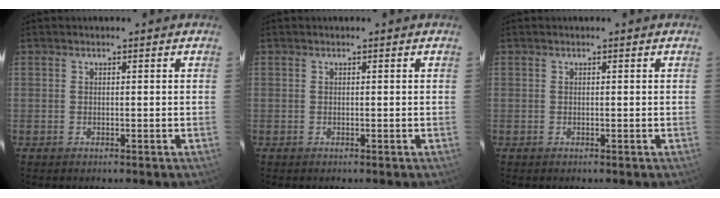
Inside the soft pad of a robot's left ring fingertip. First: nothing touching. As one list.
[{"total": 0.0}, {"total": 0.0}]